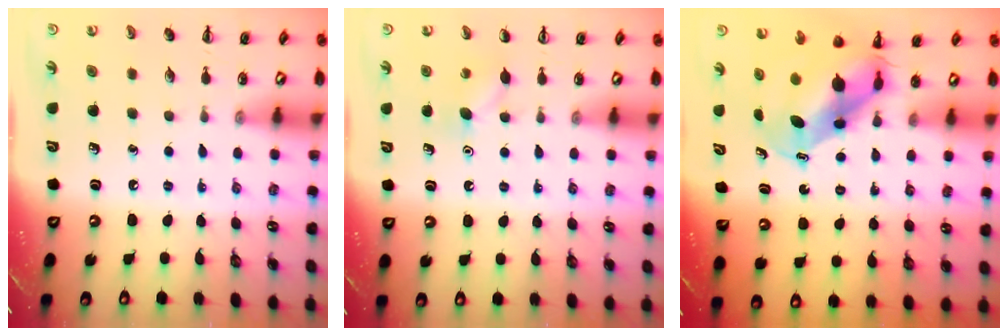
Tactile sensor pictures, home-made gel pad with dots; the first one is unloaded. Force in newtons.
{"total": 4.6, "press": 4.5, "slide": 1.2}
{"total": 7.0, "press": 6.7, "slide": 2.3}